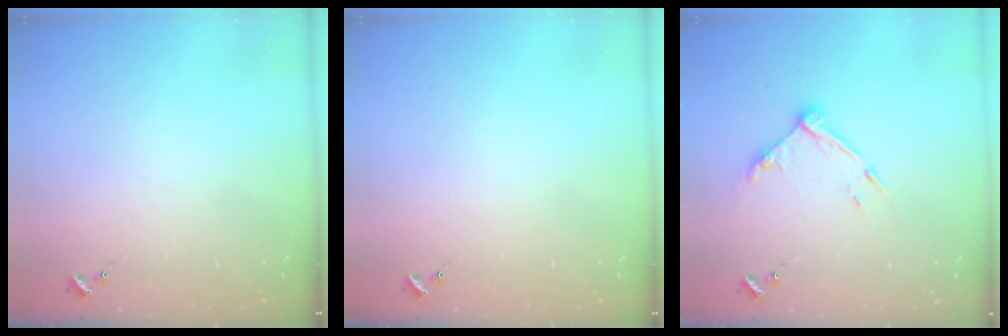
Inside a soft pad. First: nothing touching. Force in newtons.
{"total": 0.0}
{"total": 10.4, "press": 10.4, "slide": 0.8}